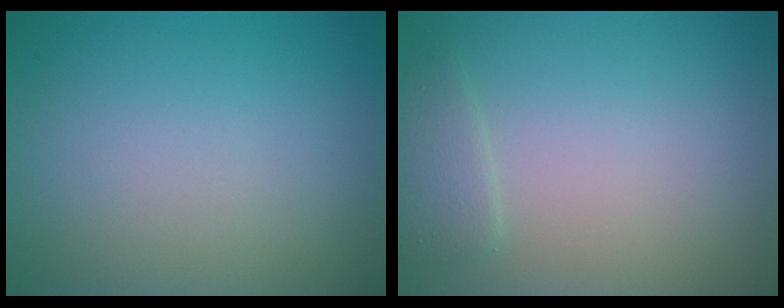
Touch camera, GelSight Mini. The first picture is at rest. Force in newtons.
{"total": 1.5, "press": 1.4, "slide": 0.1}